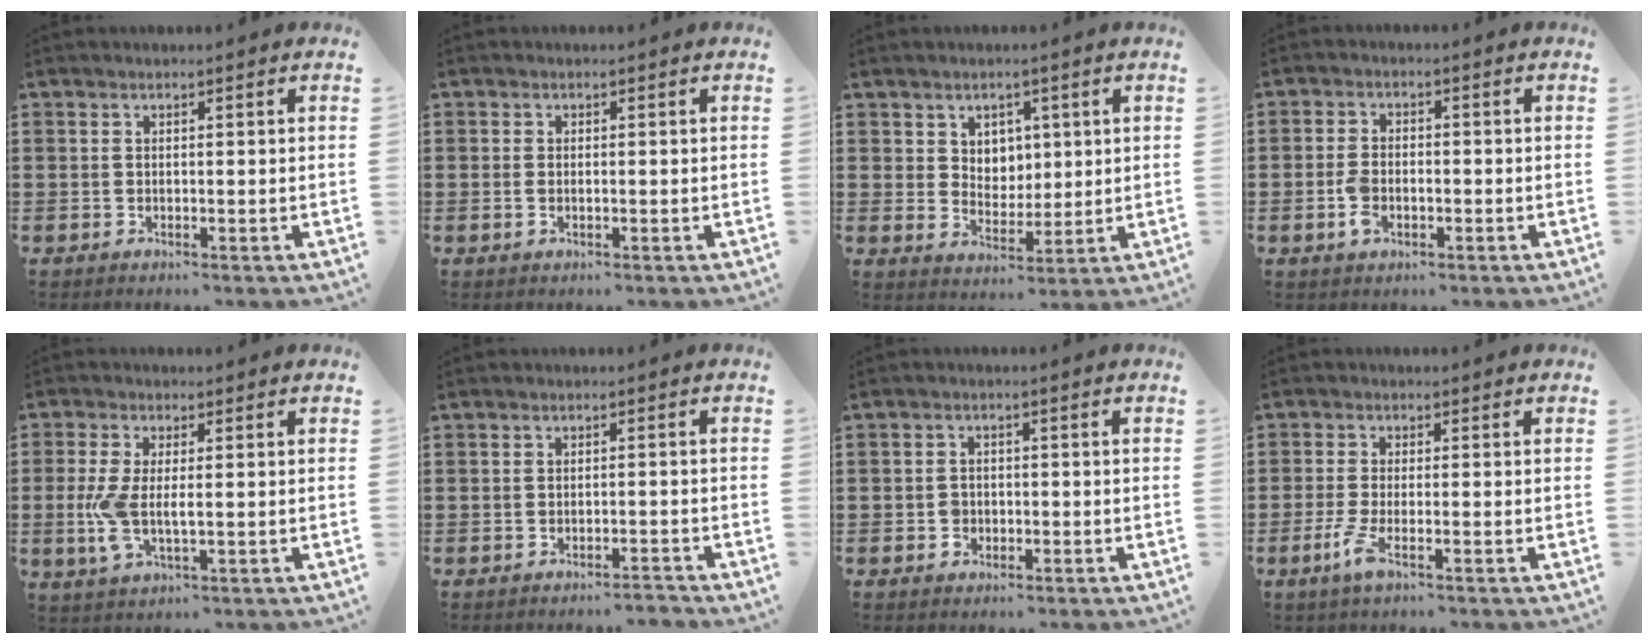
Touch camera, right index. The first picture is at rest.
{"total": 0.9, "force": [-0.2, 0.4, 0.8], "torque": [-0.017, -0.001, -0.004]}
{"total": 4.2, "force": [2.2, 3.5, 0.8], "torque": [-0.026, 0.007, 0.037]}
{"total": 3.3, "force": [-1.1, 2.1, 2.3], "torque": [-0.058, -0.002, -0.023]}
{"total": 5.6, "force": [-0.4, 2.3, 5.1], "torque": [-0.126, -0.010, -0.014]}
{"total": 1.9, "force": [-1.8, -0.1, 0.5], "torque": [-0.011, -0.001, -0.036]}
{"total": 2.0, "force": [-0.8, 1.8, 0.7], "torque": [-0.017, 0.002, -0.017]}
{"total": 3.7, "force": [-1.8, 0.7, 3.2], "torque": [-0.081, -0.016, -0.038]}